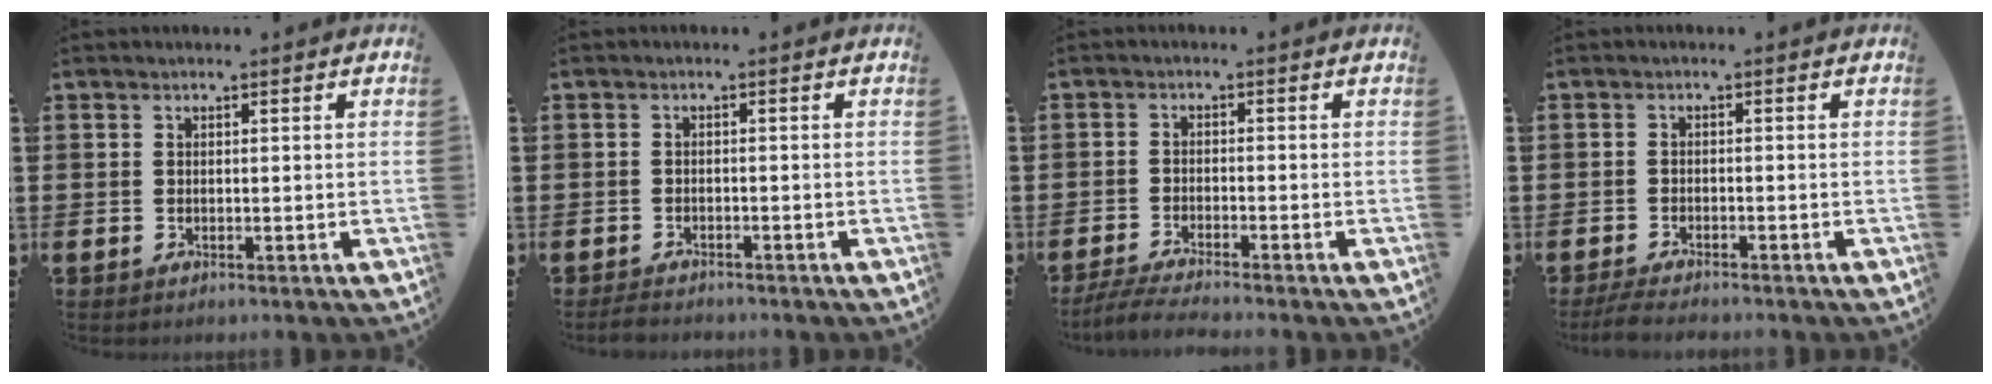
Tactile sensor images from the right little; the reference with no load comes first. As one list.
[{"total": 1.3, "force": [-1.3, 0.2, 0.3], "torque": [-0.008, 0.004, -0.028]}, {"total": 2.7, "force": [-2.3, -0.1, 1.3], "torque": [-0.019, 0.000, -0.043]}, {"total": 1.9, "force": [-1.7, 0.1, 0.7], "torque": [-0.012, 0.005, -0.033]}]